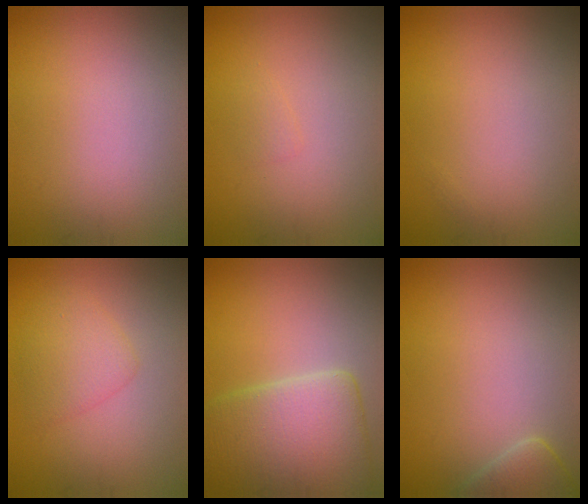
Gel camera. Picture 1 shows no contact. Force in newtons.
{"total": 0.6, "press": 0.6, "slide": 0.0}
{"total": 0.0}
{"total": 2.5, "press": 2.5, "slide": 0.1}
{"total": 7.7, "press": 7.7, "slide": 0.9}
{"total": 2.3, "press": 2.2, "slide": 0.4}